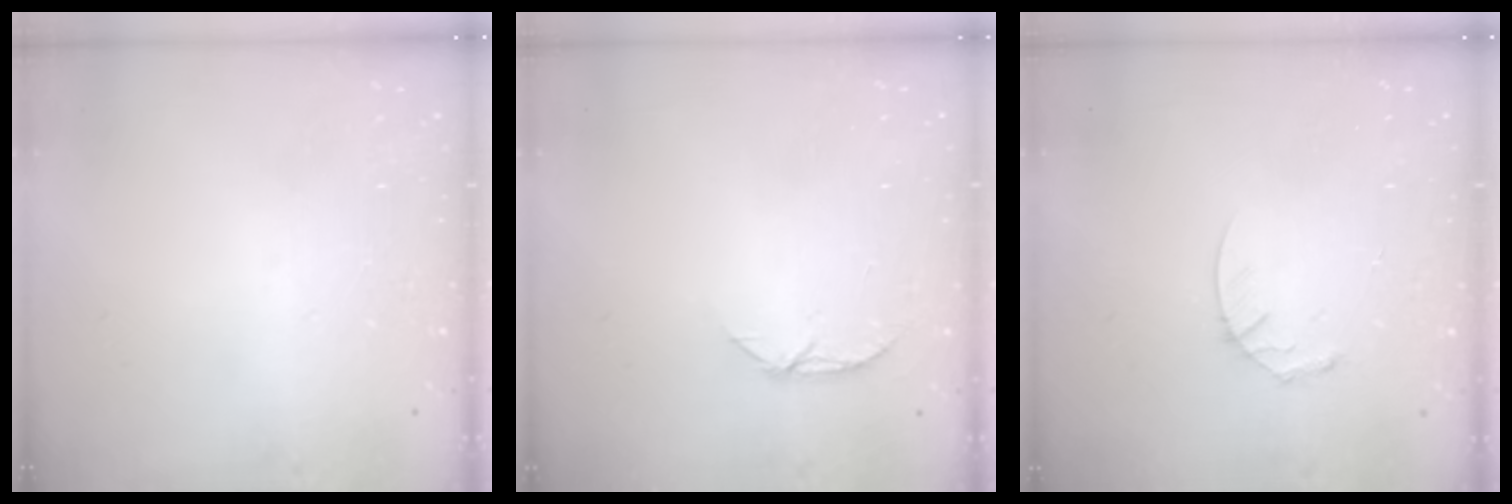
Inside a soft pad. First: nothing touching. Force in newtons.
{"total": 5.8, "press": 5.7, "slide": 0.6}
{"total": 4.7, "press": 4.7, "slide": 0.4}